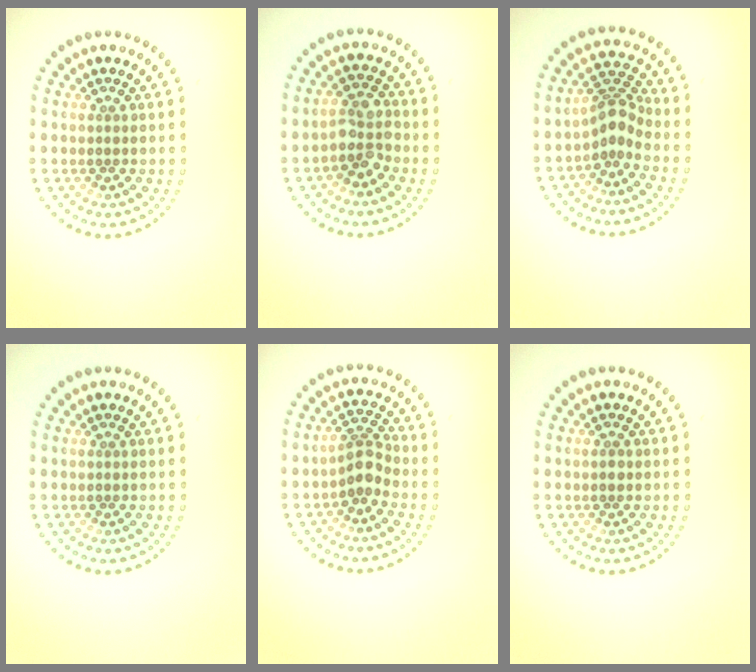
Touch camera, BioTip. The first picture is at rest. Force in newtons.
{"total": 2.9, "press": 2.6, "slide": 1.2}
{"total": 2.8, "press": 2.0, "slide": 1.9}
{"total": 0.0}
{"total": 2.4, "press": 1.9, "slide": 1.6}
{"total": 0.7, "press": 0.7, "slide": 0.1}